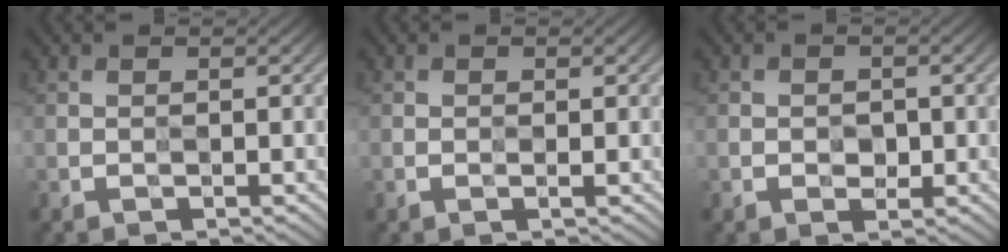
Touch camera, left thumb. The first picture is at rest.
{"total": 0.0}
{"total": 1.2, "force": [-0.2, 1.1, 0.3], "torque": [0.004, 0.001, -0.004]}